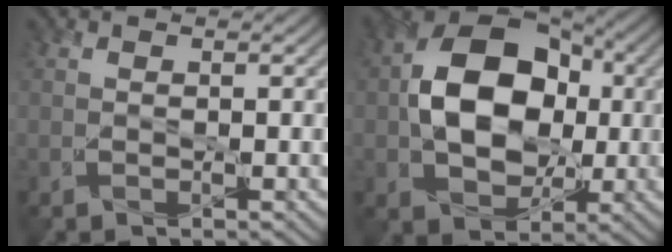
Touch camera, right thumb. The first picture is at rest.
{"total": 12.3, "force": [0.5, 9.1, 8.4], "torque": [-0.151, 0.013, 0.003]}